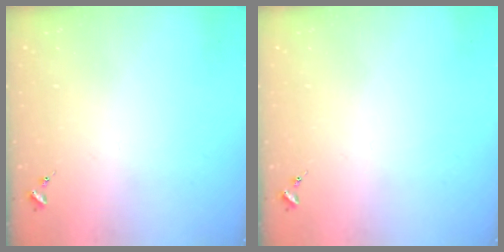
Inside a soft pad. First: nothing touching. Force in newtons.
{"total": 0.0}